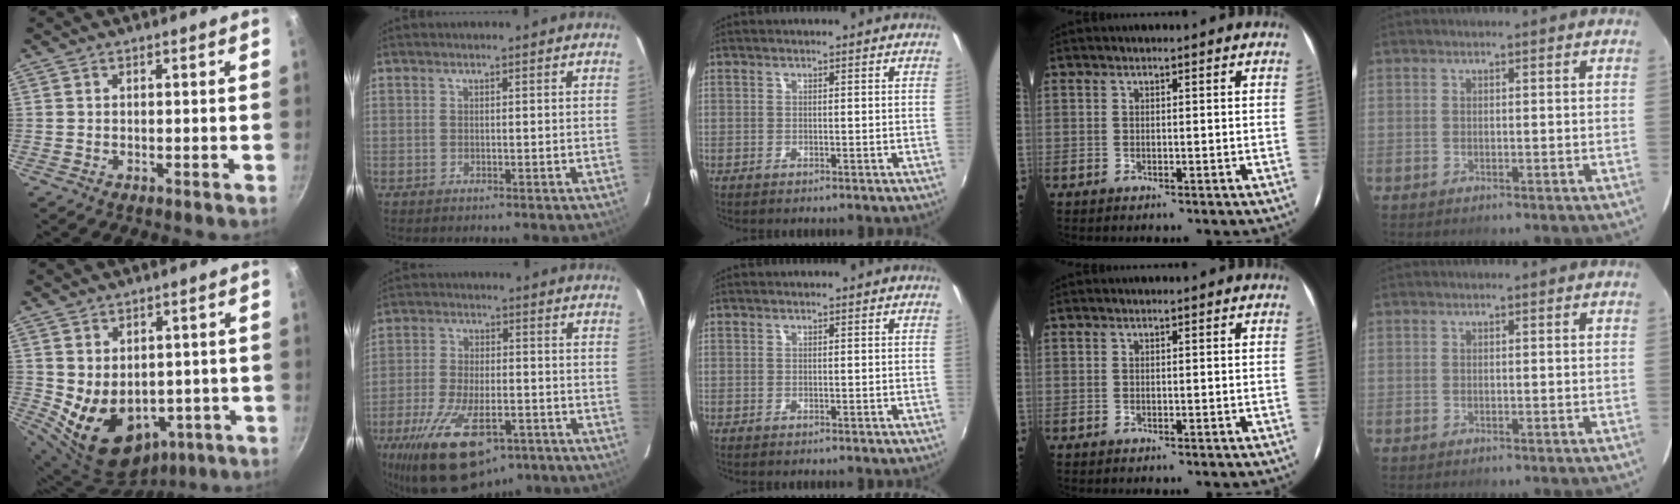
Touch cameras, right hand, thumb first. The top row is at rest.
{"thumb": {"total": 13.1, "force": [-1.6, 9.9, 8.5], "torque": [-0.113, -0.009, 0.012]}, "index": {"total": 19.7, "force": [-11.6, 8.6, 13.4], "torque": [-0.274, -0.038, -0.189]}}